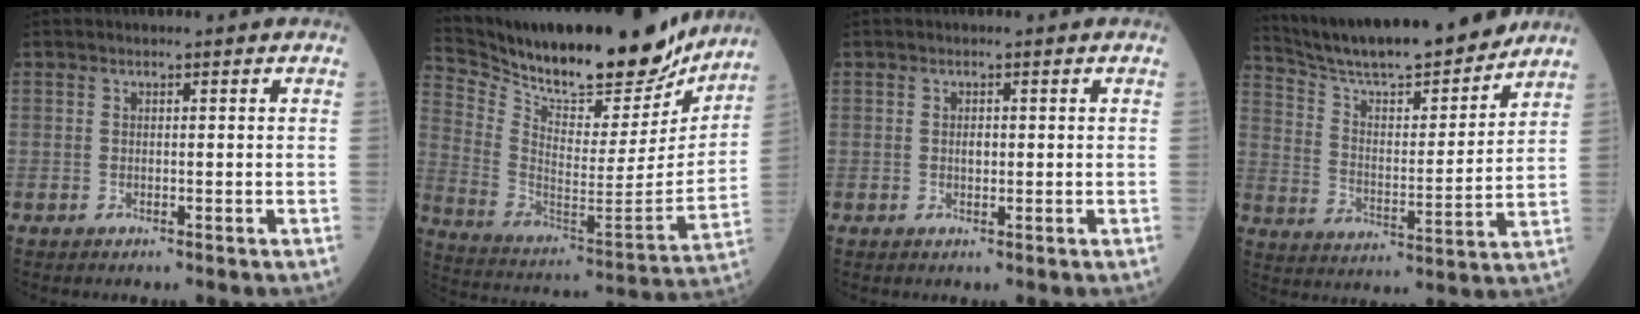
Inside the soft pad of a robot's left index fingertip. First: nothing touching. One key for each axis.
{"total": 27.2, "fx": 23.5, "fy": 6.5, "fz": 12.2, "tx": -0.221, "ty": -0.033, "tz": 0.349}
{"total": 0.9, "fx": -0.1, "fy": 0.5, "fz": 0.7, "tx": -0.011, "ty": -0.002, "tz": -0.002}
{"total": 18.7, "fx": 16.9, "fy": 1.7, "fz": 7.9, "tx": -0.139, "ty": -0.008, "tz": 0.269}